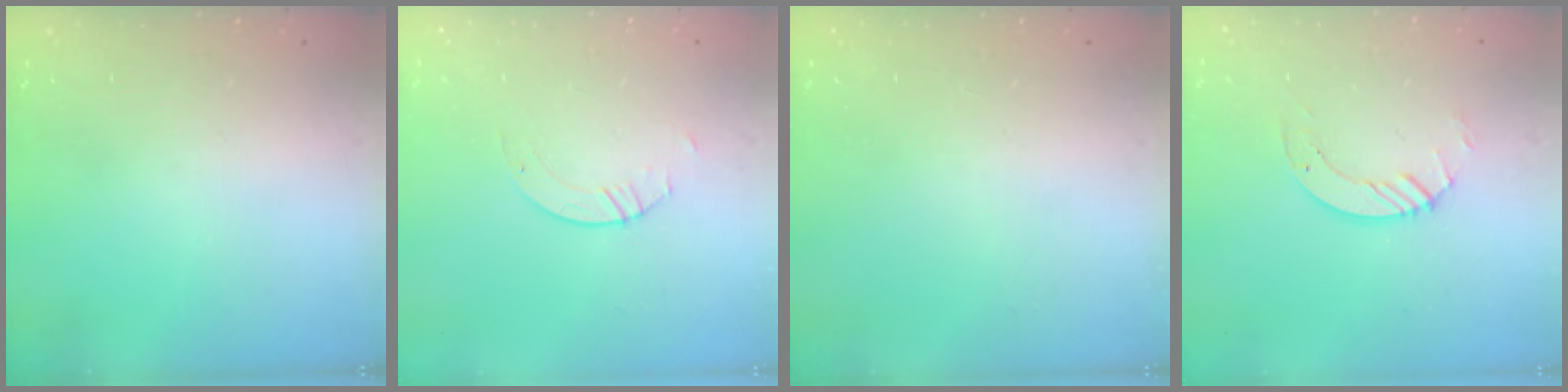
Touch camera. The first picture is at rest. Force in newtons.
{"total": 2.1, "press": 2.1, "slide": 0.1}
{"total": 0.0}
{"total": 5.2, "press": 5.2, "slide": 0.3}